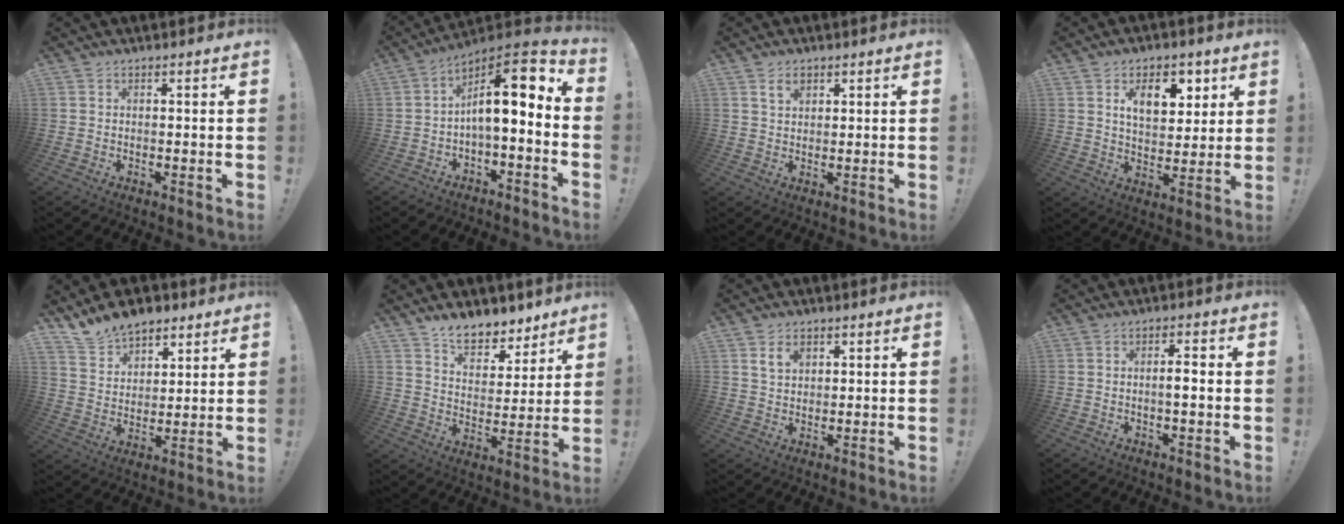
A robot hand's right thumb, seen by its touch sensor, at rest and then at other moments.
{"total": 12.2, "force": [2.2, 3.8, 11.4], "torque": [-0.181, -0.022, 0.034]}
{"total": 3.6, "force": [2.1, 2.3, 1.9], "torque": [-0.020, -0.004, 0.034]}
{"total": 11.1, "force": [5.2, 6.8, 7.1], "torque": [-0.094, -0.017, 0.091]}
{"total": 11.0, "force": [9.0, 5.9, 2.0], "torque": [-0.045, -0.067, 0.177]}
{"total": 9.7, "force": [8.0, 4.6, 3.0], "torque": [-0.048, -0.062, 0.153]}
{"total": 4.5, "force": [2.2, 2.9, 2.6], "torque": [-0.034, -0.005, 0.038]}
{"total": 3.4, "force": [-0.5, 0.5, 3.3], "torque": [-0.056, 0.005, -0.014]}